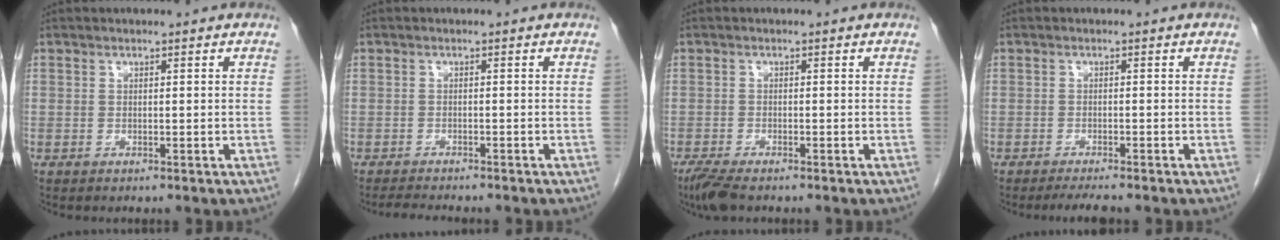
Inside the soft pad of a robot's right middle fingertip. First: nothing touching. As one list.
[{"total": 4.9, "force": [-4.4, 0.6, 2.1], "torque": [-0.030, -0.010, -0.064]}, {"total": 3.6, "force": [-2.8, 0.6, 2.2], "torque": [-0.052, -0.013, -0.051]}, {"total": 3.2, "force": [-2.7, 0.1, 1.6], "torque": [-0.028, -0.008, -0.042]}]